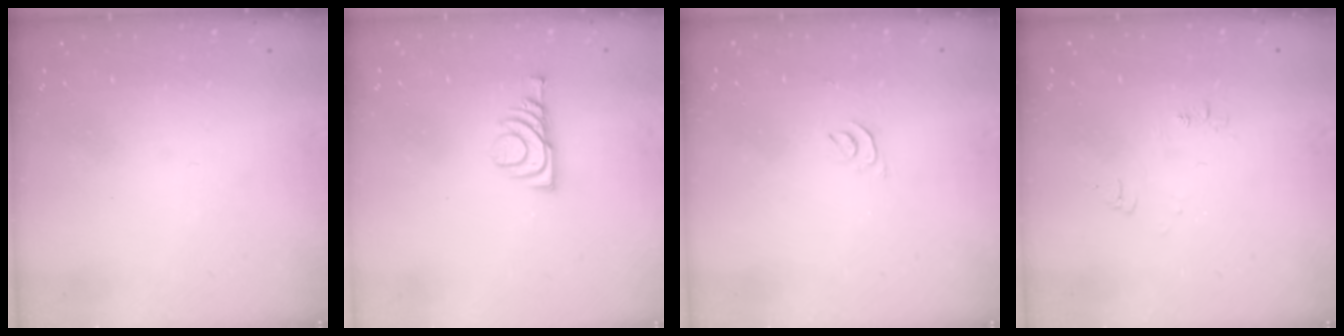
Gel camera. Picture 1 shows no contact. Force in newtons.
{"total": 7.2, "press": 7.1, "slide": 1.1}
{"total": 3.3, "press": 3.2, "slide": 0.5}
{"total": 5.1, "press": 5.0, "slide": 0.6}